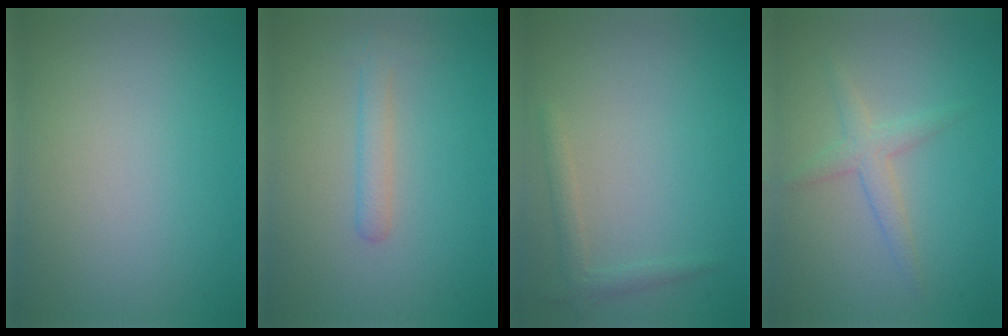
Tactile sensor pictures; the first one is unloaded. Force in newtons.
{"total": 1.8, "press": 1.8, "slide": 0.1}
{"total": 1.5, "press": 1.5, "slide": 0.1}
{"total": 2.2, "press": 2.2, "slide": 0.1}